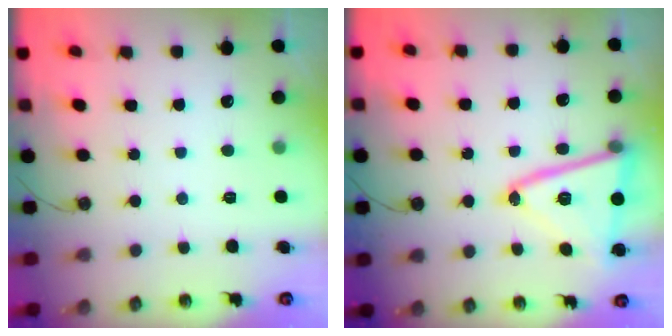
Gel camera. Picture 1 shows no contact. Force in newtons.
{"total": 18.7, "press": 18.6, "slide": 2.1}